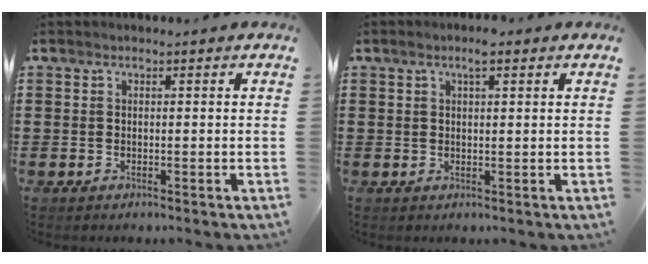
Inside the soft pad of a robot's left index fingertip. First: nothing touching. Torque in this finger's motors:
{"motor_torque": [0.60, -0.49, 0.32, 0.07]}